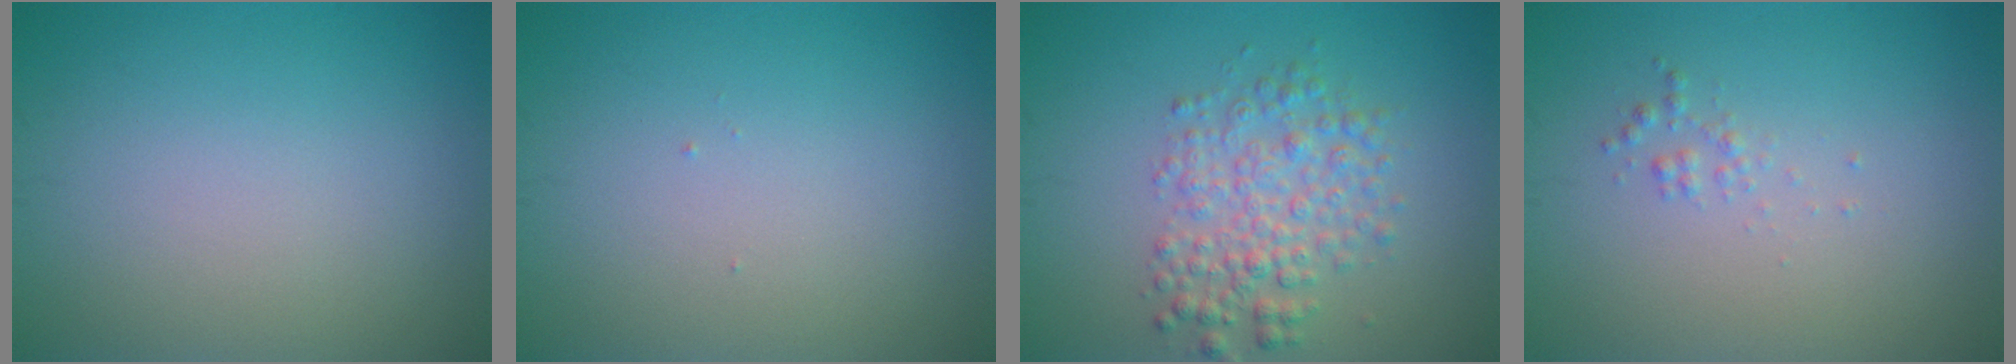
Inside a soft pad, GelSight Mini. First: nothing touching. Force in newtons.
{"total": 0.0}
{"total": 3.9, "press": 3.9, "slide": 0.0}
{"total": 0.7, "press": 0.7, "slide": 0.0}